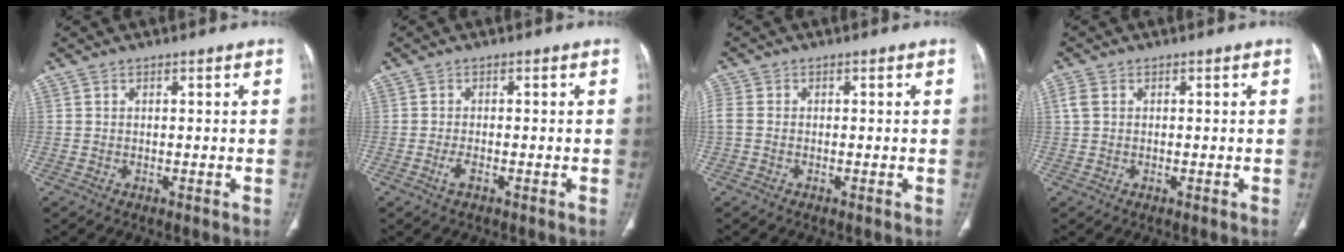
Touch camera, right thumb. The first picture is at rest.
{"total": 1.7, "force": [-0.8, 0.6, 1.3], "torque": [-0.031, 0.002, -0.015]}
{"total": 2.7, "force": [-0.4, 2.0, 1.8], "torque": [-0.053, 0.003, -0.012]}
{"total": 2.0, "force": [0.3, 1.5, 1.2], "torque": [-0.037, 0.002, 0.005]}